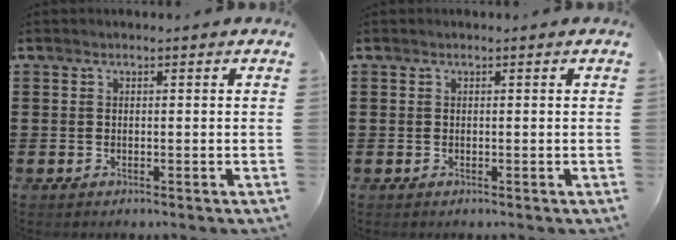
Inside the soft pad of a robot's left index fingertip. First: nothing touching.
{"total": 0.0}